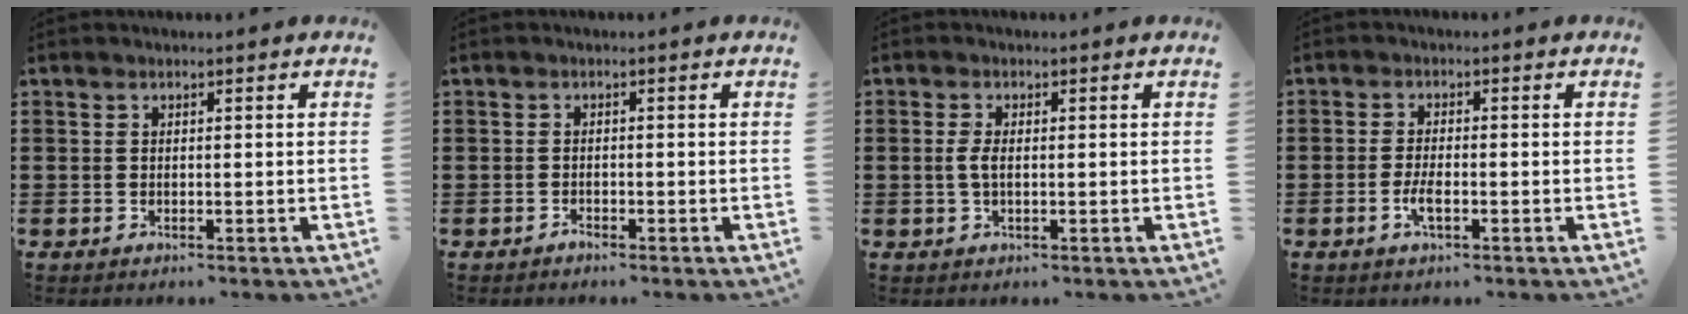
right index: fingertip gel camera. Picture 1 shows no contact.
{"total": 0.8, "force": [-0.8, 0.2, 0.1], "torque": [-0.006, 0.000, -0.016]}
{"total": 2.2, "force": [-0.1, 0.8, 2.1], "torque": [-0.054, -0.004, -0.008]}
{"total": 2.7, "force": [-1.1, 0.6, 2.4], "torque": [-0.051, -0.004, -0.021]}